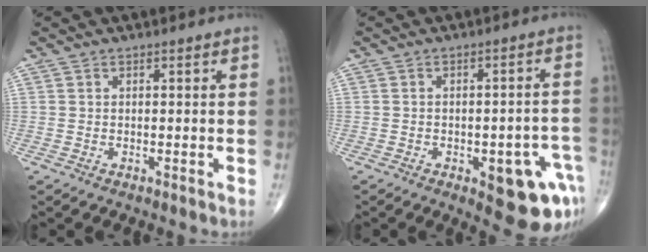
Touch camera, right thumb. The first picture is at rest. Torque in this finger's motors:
{"motor_torque": [1.85, 1.05, 0.76, -1.12, 0.26]}